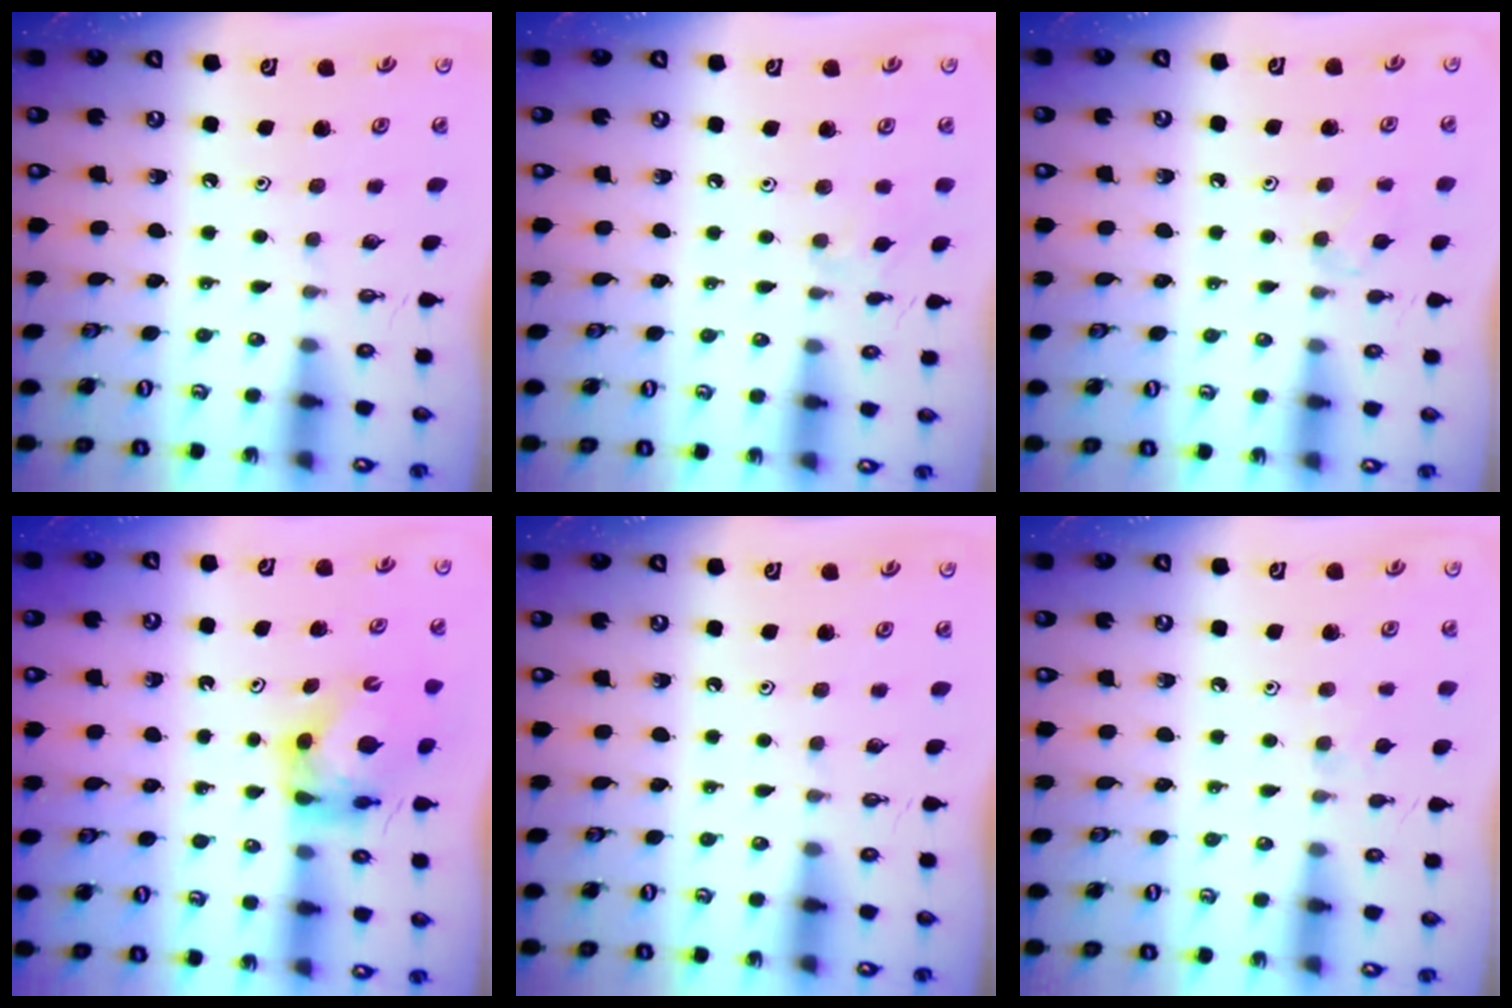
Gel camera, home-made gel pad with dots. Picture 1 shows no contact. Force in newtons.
{"total": 5.3, "press": 5.2, "slide": 0.9}
{"total": 3.2, "press": 3.2, "slide": 0.5}
{"total": 5.6, "press": 5.6, "slide": 0.2}
{"total": 0.0}
{"total": 3.3, "press": 3.2, "slide": 0.7}